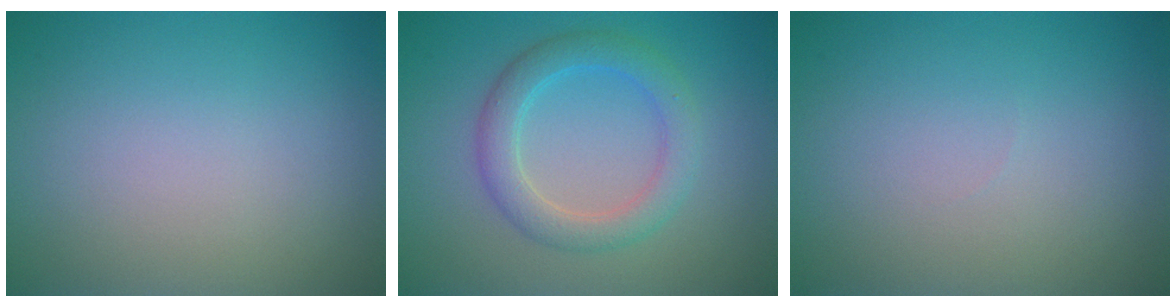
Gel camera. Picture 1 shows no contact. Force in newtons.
{"total": 3.6, "press": 3.6, "slide": 0.1}
{"total": 0.0}